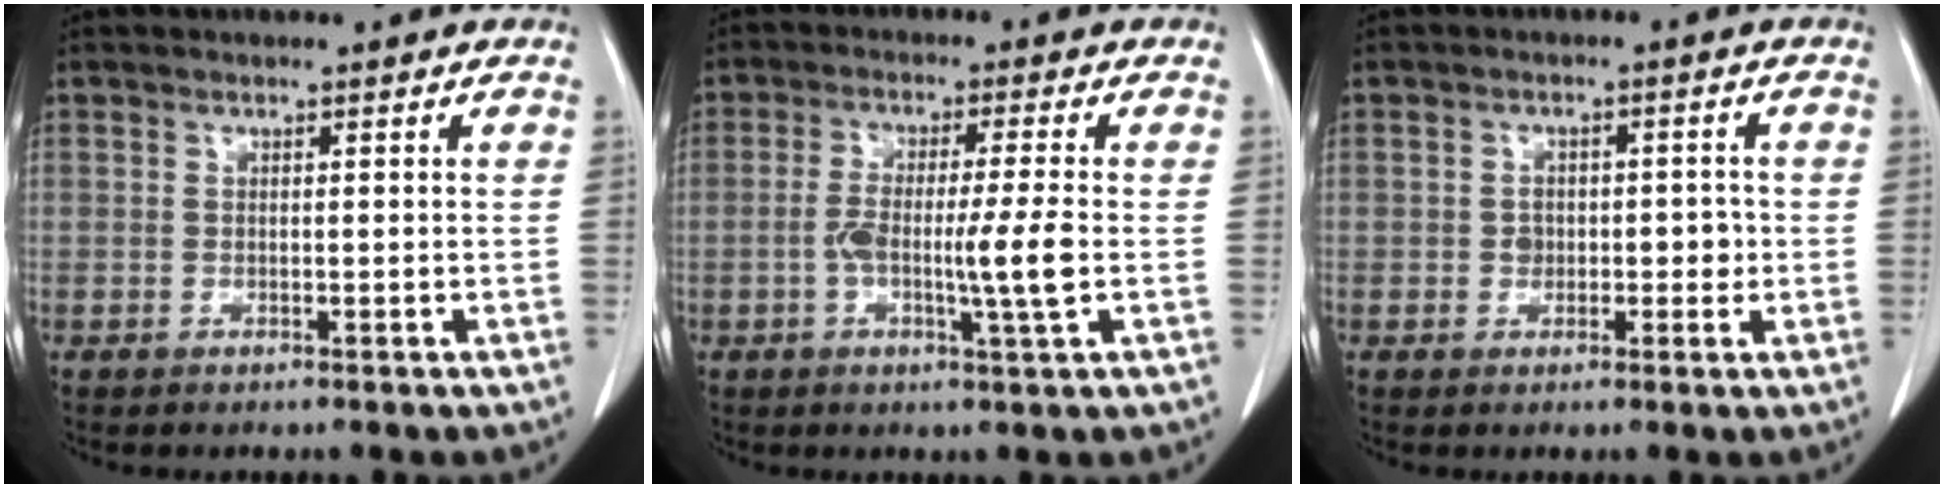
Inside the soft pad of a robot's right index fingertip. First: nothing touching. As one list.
[{"total": 7.7, "force": [-1.4, -0.2, 7.6], "torque": [-0.139, -0.004, -0.027]}, {"total": 3.7, "force": [-0.5, 2.5, 2.6], "torque": [-0.032, 0.012, -0.003]}]